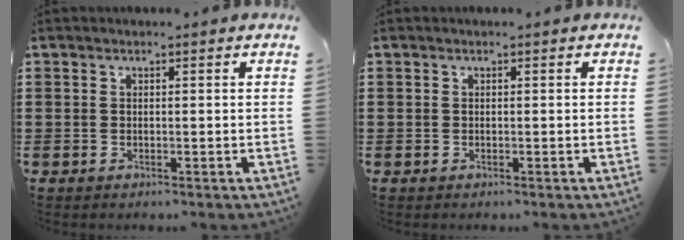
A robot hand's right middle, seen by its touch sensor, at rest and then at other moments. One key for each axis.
{"total": 0.0}